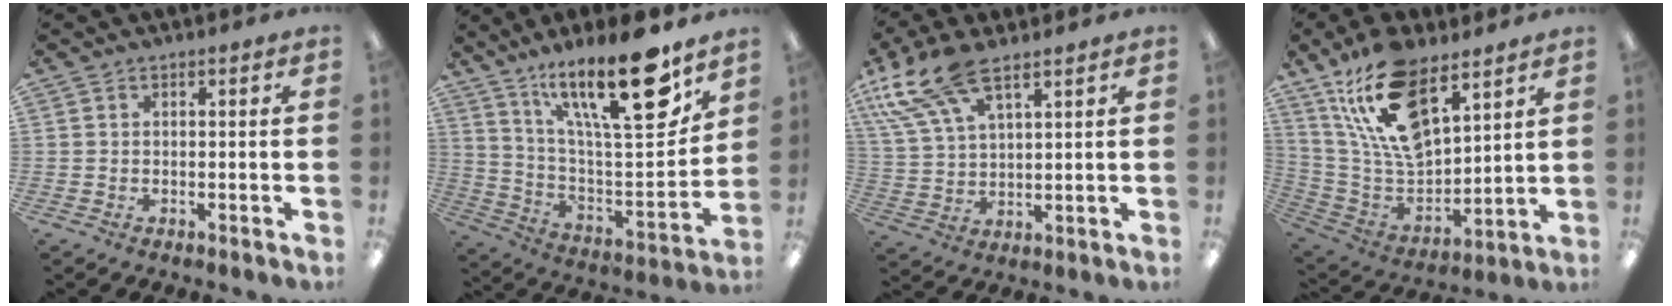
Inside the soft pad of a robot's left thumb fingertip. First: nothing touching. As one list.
[{"total": 23.6, "force": [15.6, 6.2, 16.5], "torque": [-0.265, -0.101, 0.254]}, {"total": 14.6, "force": [9.4, 6.1, 9.3], "torque": [-0.200, -0.028, 0.174]}, {"total": 19.6, "force": [12.5, 9.1, 12.1], "torque": [-0.243, -0.062, 0.223]}]